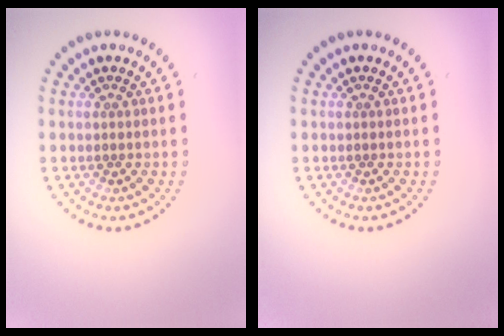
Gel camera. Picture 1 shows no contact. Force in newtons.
{"total": 0.0}